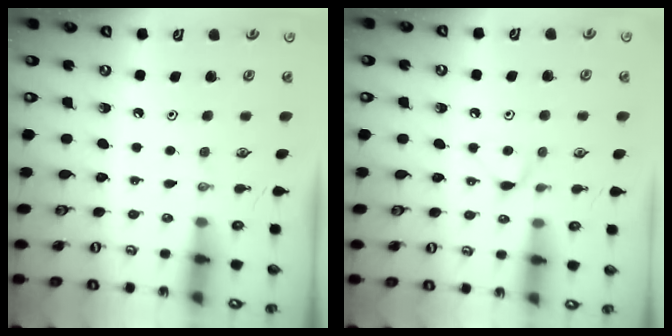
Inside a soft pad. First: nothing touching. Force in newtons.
{"total": 5.6, "press": 5.6, "slide": 0.6}